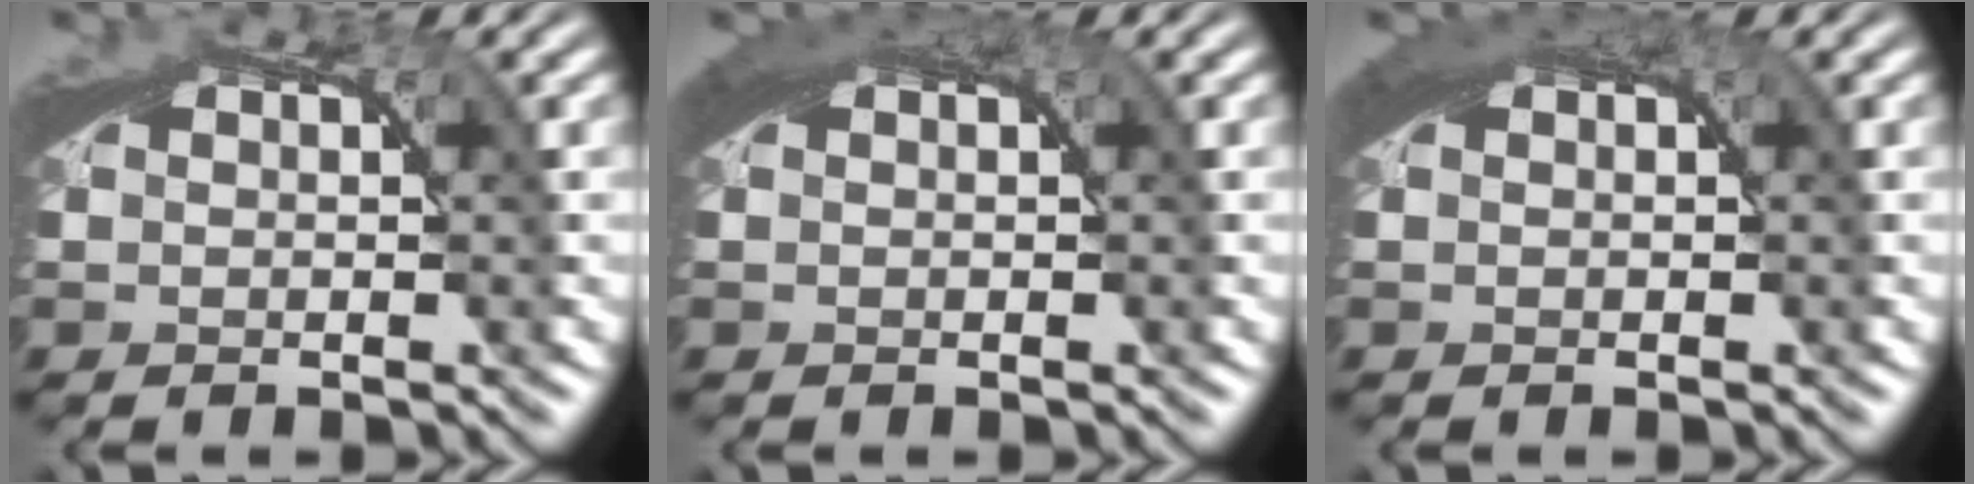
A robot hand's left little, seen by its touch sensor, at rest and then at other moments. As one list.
[{"total": 2.1, "force": [1.1, 0.5, 1.7], "torque": [-0.020, 0.010, 0.013]}, {"total": 2.1, "force": [1.1, 0.6, 1.7], "torque": [-0.021, 0.009, 0.013]}]